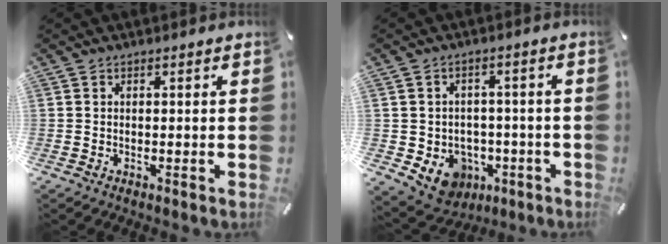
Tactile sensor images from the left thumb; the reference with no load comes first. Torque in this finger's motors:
{"motor_torque": [0.46, 0.83, 0.06, 0.05, 0.07]}